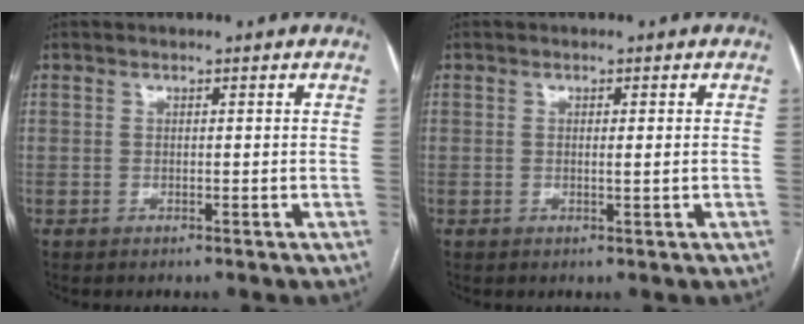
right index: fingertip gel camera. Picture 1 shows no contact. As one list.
[{"total": 1.3, "force": [0.0, -0.1, 1.3], "torque": [-0.024, -0.002, 0.000]}]